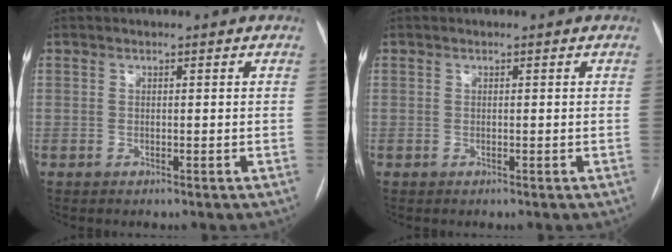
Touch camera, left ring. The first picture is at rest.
{"total": 0.0}